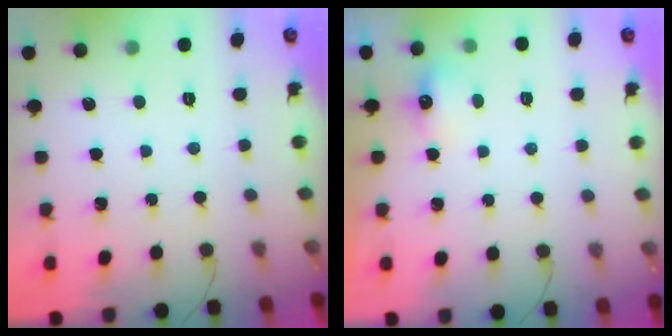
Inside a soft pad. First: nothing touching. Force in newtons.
{"total": 5.4, "press": 5.3, "slide": 1.0}